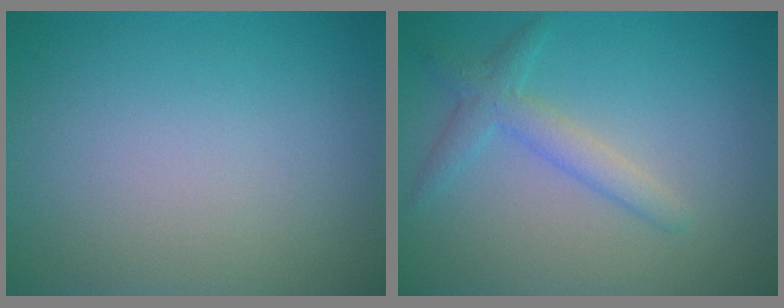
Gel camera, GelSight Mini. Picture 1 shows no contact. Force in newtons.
{"total": 2.6, "press": 2.6, "slide": 0.1}